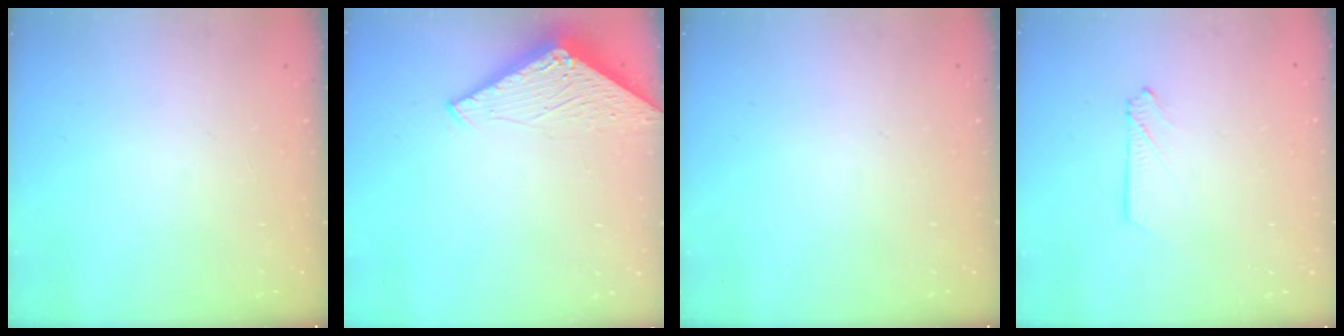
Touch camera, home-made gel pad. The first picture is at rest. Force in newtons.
{"total": 2.9, "press": 2.9, "slide": 0.2}
{"total": 0.0}
{"total": 2.2, "press": 2.1, "slide": 0.3}